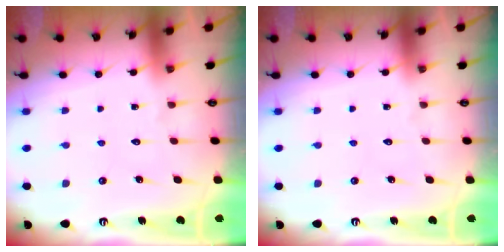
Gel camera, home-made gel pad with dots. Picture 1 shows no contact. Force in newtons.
{"total": 0.0}